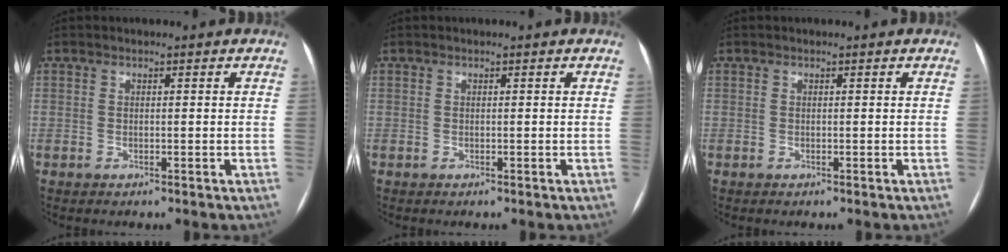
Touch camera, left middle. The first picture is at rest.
{"total": 0.0}
{"total": 0.0}